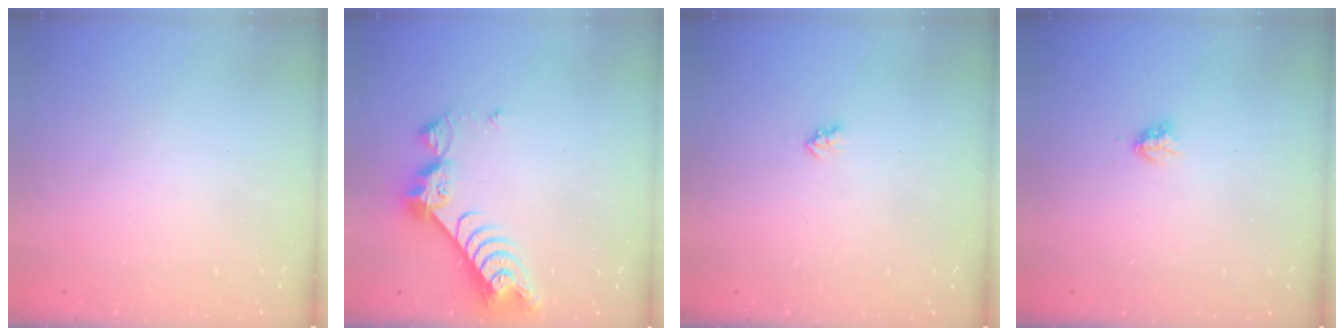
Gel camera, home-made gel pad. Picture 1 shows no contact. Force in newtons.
{"total": 9.7, "press": 9.7, "slide": 0.8}
{"total": 2.0, "press": 2.0, "slide": 0.3}
{"total": 2.9, "press": 2.9, "slide": 0.5}